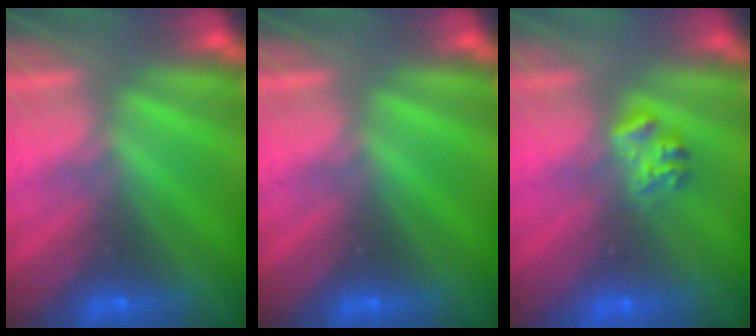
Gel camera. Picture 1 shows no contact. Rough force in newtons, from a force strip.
{"total": 0.0}
{"total": 2.3}